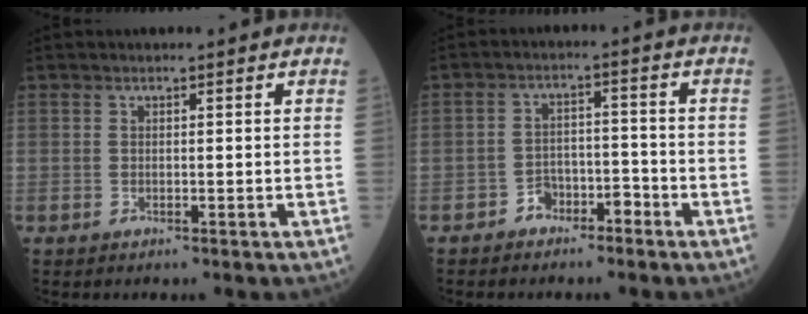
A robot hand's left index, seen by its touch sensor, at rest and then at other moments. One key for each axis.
{"total": 3.9, "fx": -2.8, "fy": 2.2, "fz": 1.4, "tx": -0.018, "ty": 0.012, "tz": -0.047}